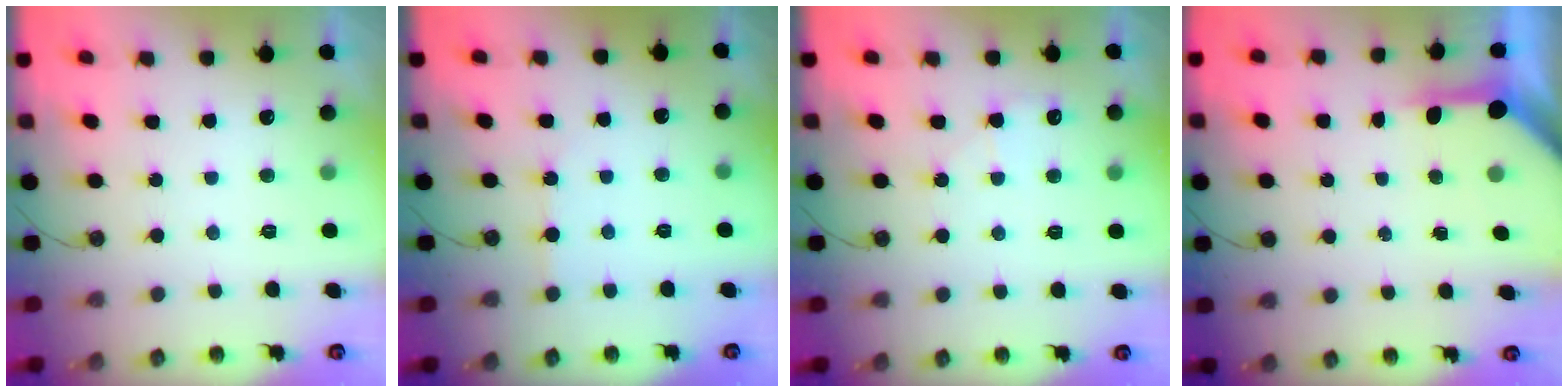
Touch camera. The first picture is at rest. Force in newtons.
{"total": 2.8, "press": 2.8, "slide": 0.4}
{"total": 5.3, "press": 5.2, "slide": 0.7}
{"total": 5.3, "press": 5.3, "slide": 0.5}